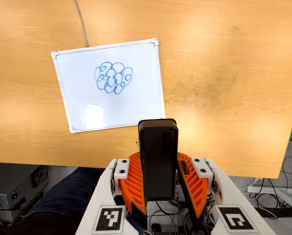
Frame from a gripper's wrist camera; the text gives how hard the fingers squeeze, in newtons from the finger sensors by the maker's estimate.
{"total": 5.6, "left": 5.7, "right": 5.6}